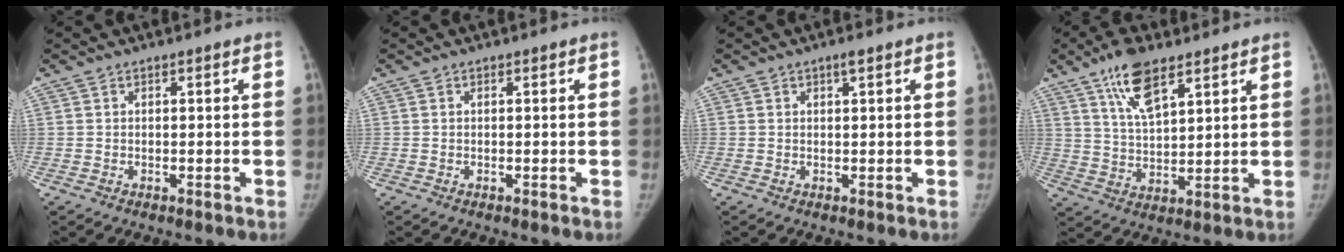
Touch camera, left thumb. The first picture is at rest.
{"total": 0.0}
{"total": 1.3, "force": [0.8, 0.3, 1.0], "torque": [-0.013, -0.002, 0.012]}
{"total": 10.1, "force": [6.2, 3.7, 7.1], "torque": [-0.120, -0.027, 0.120]}